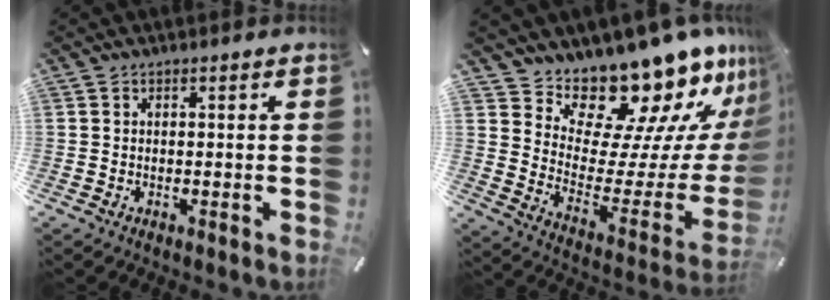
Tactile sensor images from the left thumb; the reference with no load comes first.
{"total": 18.9, "force": [17.3, 5.7, 5.1], "torque": [-0.072, -0.168, 0.291]}